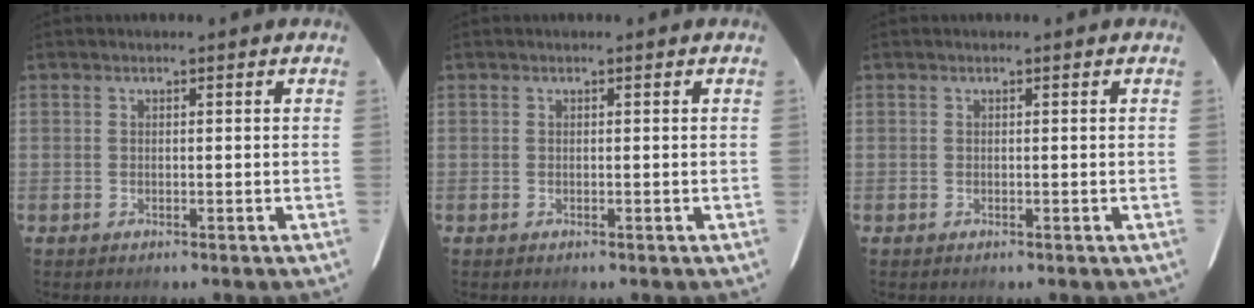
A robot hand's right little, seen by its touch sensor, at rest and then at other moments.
{"total": 0.0}
{"total": 0.0}